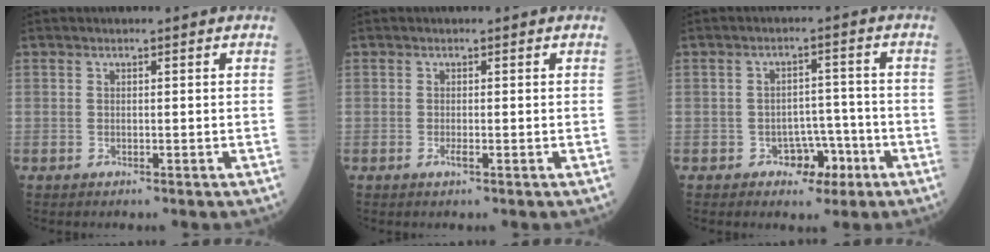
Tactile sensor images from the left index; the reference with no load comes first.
{"total": 0.8, "force": [-0.5, 0.0, 0.6], "torque": [-0.015, -0.002, -0.008]}
{"total": 4.6, "force": [-2.6, 3.1, 2.2], "torque": [-0.022, 0.015, -0.034]}